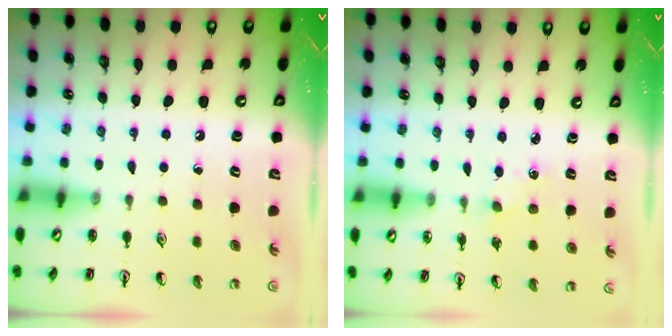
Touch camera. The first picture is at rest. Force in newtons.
{"total": 0.8, "press": 0.8, "slide": 0.2}